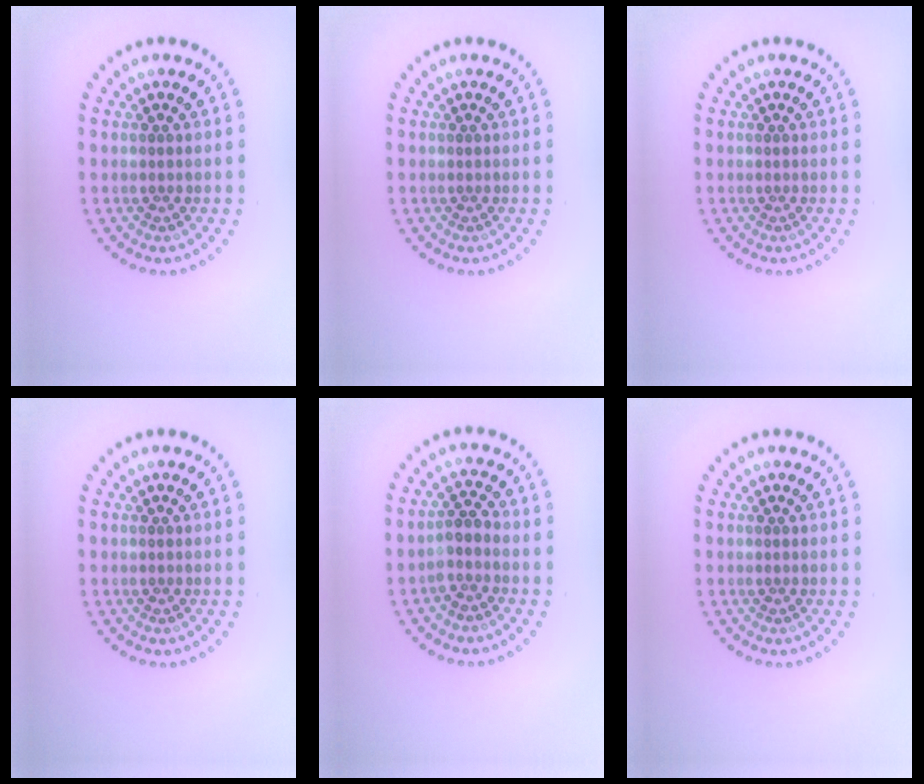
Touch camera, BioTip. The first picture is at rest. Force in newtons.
{"total": 0.0}
{"total": 0.0}
{"total": 0.0}
{"total": 1.9, "press": 1.6, "slide": 1.1}
{"total": 0.0}